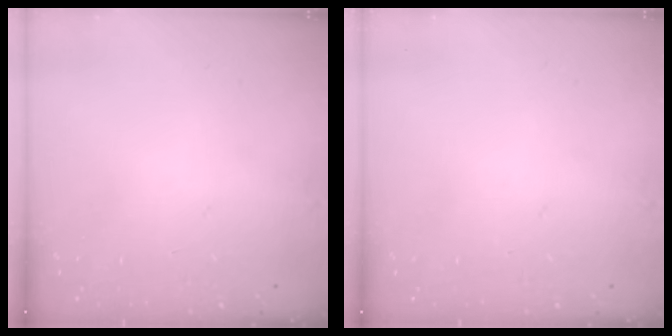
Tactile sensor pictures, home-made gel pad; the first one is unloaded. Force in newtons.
{"total": 0.0}